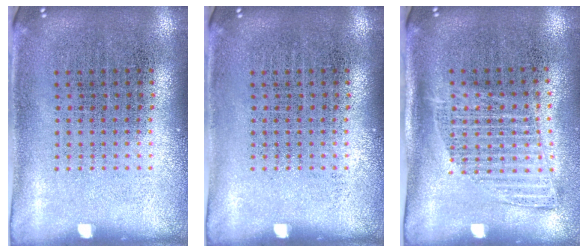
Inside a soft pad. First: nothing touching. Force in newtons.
{"total": 0.0}
{"total": 1.3, "press": 1.1, "slide": 0.7}